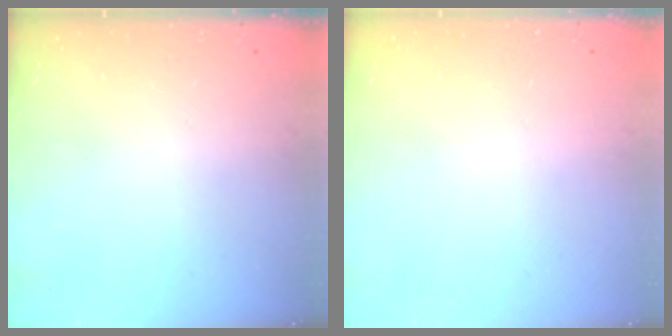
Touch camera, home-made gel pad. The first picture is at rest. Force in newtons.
{"total": 0.0}